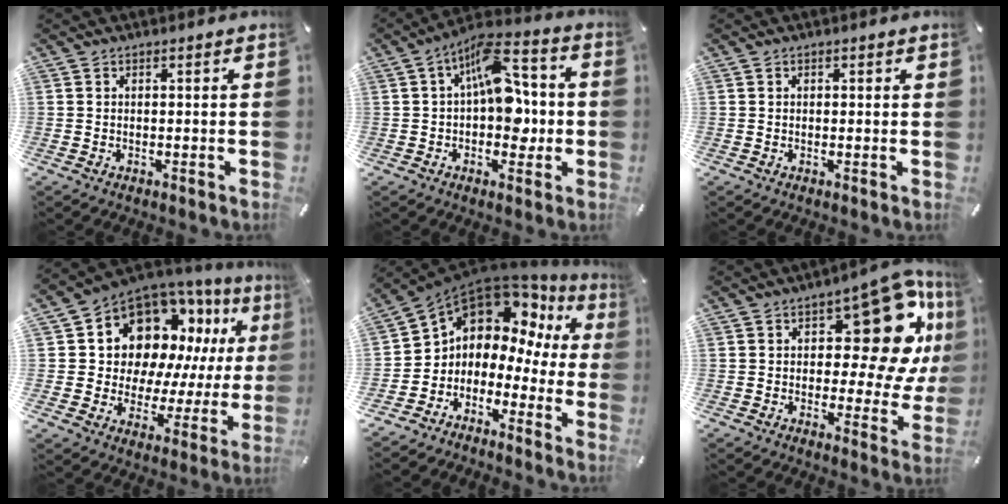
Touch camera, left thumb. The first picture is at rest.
{"total": 13.3, "force": [1.7, 7.8, 10.7], "torque": [-0.141, -0.014, 0.029]}
{"total": 0.6, "force": [0.2, 0.5, 0.2], "torque": [-0.004, 0.003, 0.003]}
{"total": 13.4, "force": [7.8, 9.8, 4.8], "torque": [-0.082, -0.078, 0.143]}
{"total": 7.1, "force": [4.4, 5.3, 1.7], "torque": [-0.054, -0.058, 0.077]}
{"total": 20.8, "force": [7.6, 10.7, 16.1], "torque": [-0.186, -0.055, 0.121]}